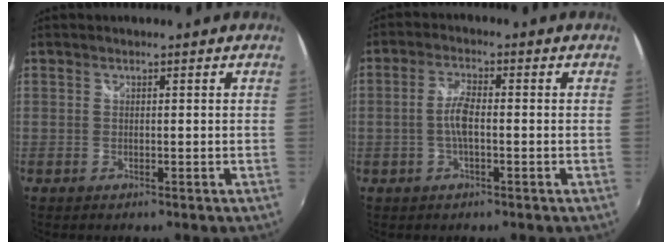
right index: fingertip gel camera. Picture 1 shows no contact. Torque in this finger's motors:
{"motor_torque": [0.33, 0.02, 0.34, 0.10]}